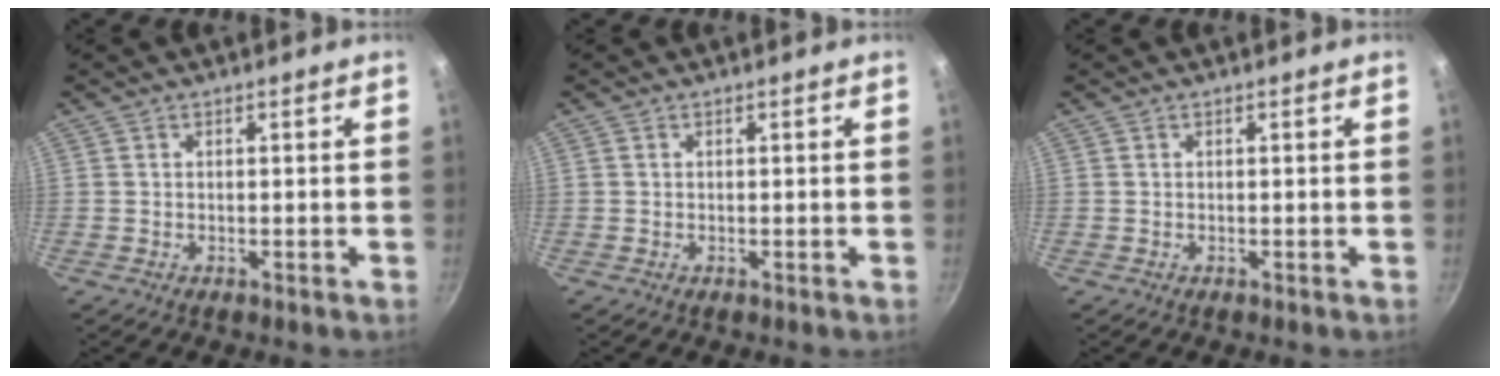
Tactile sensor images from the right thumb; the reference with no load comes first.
{"total": 0.0}
{"total": 0.0}